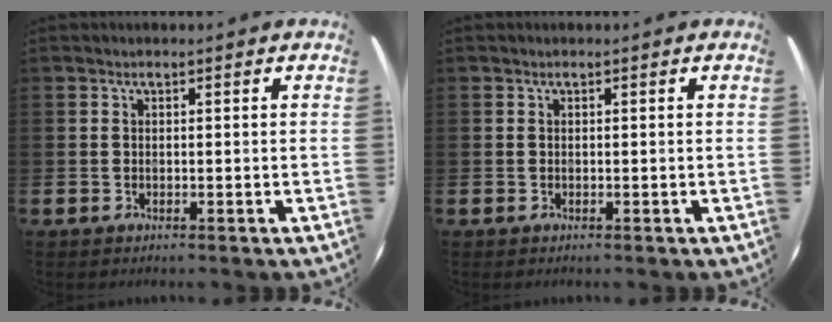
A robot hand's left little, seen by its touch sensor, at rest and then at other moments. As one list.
[{"total": 0.0}]